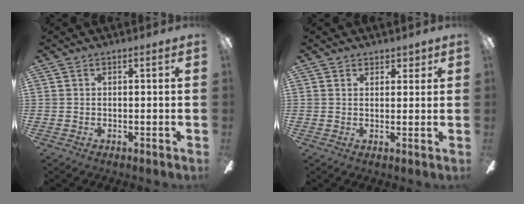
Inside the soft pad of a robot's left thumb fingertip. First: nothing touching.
{"total": 2.3, "force": [1.7, 1.6, 0.3], "torque": [0.000, -0.001, 0.030]}